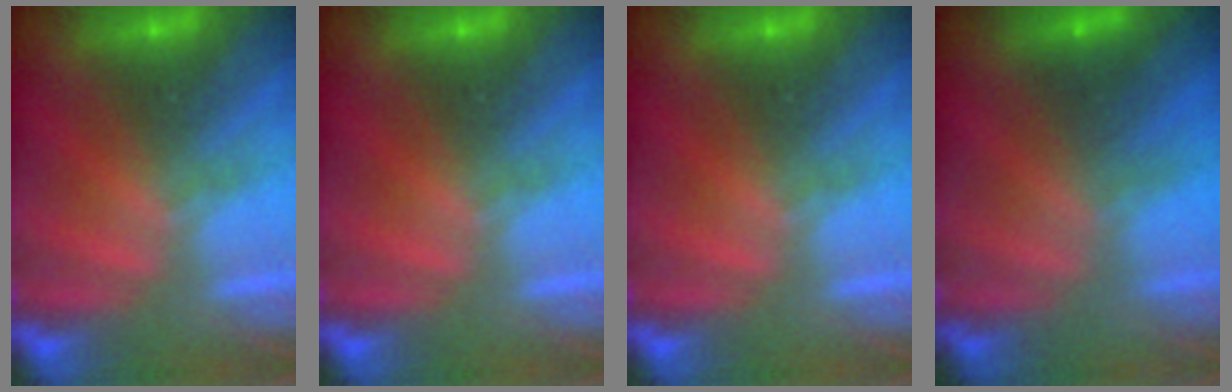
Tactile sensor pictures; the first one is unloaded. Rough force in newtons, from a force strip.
{"total": 0.0}
{"total": 0.0}
{"total": 1.6}